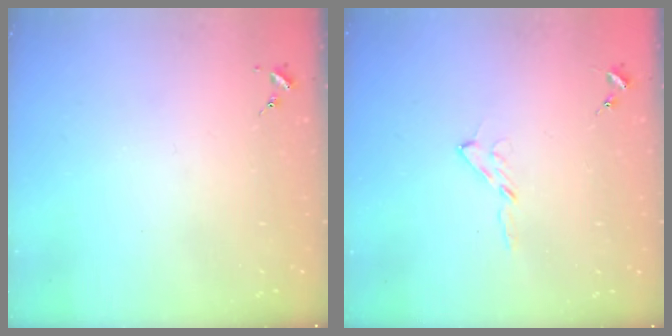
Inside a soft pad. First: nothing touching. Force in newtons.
{"total": 4.7, "press": 4.7, "slide": 0.6}